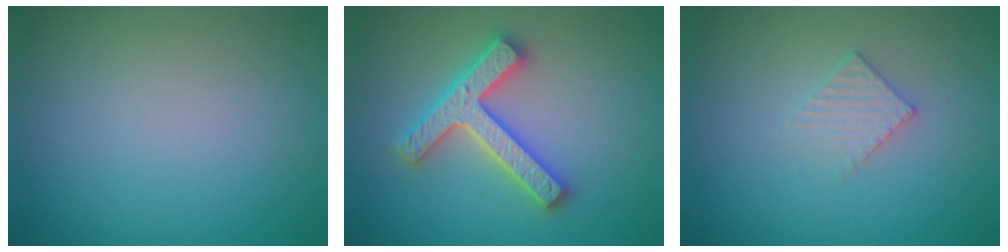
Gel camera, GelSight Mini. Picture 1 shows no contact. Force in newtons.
{"total": 4.8, "press": 4.7, "slide": 0.9}
{"total": 1.9, "press": 1.9, "slide": 0.2}